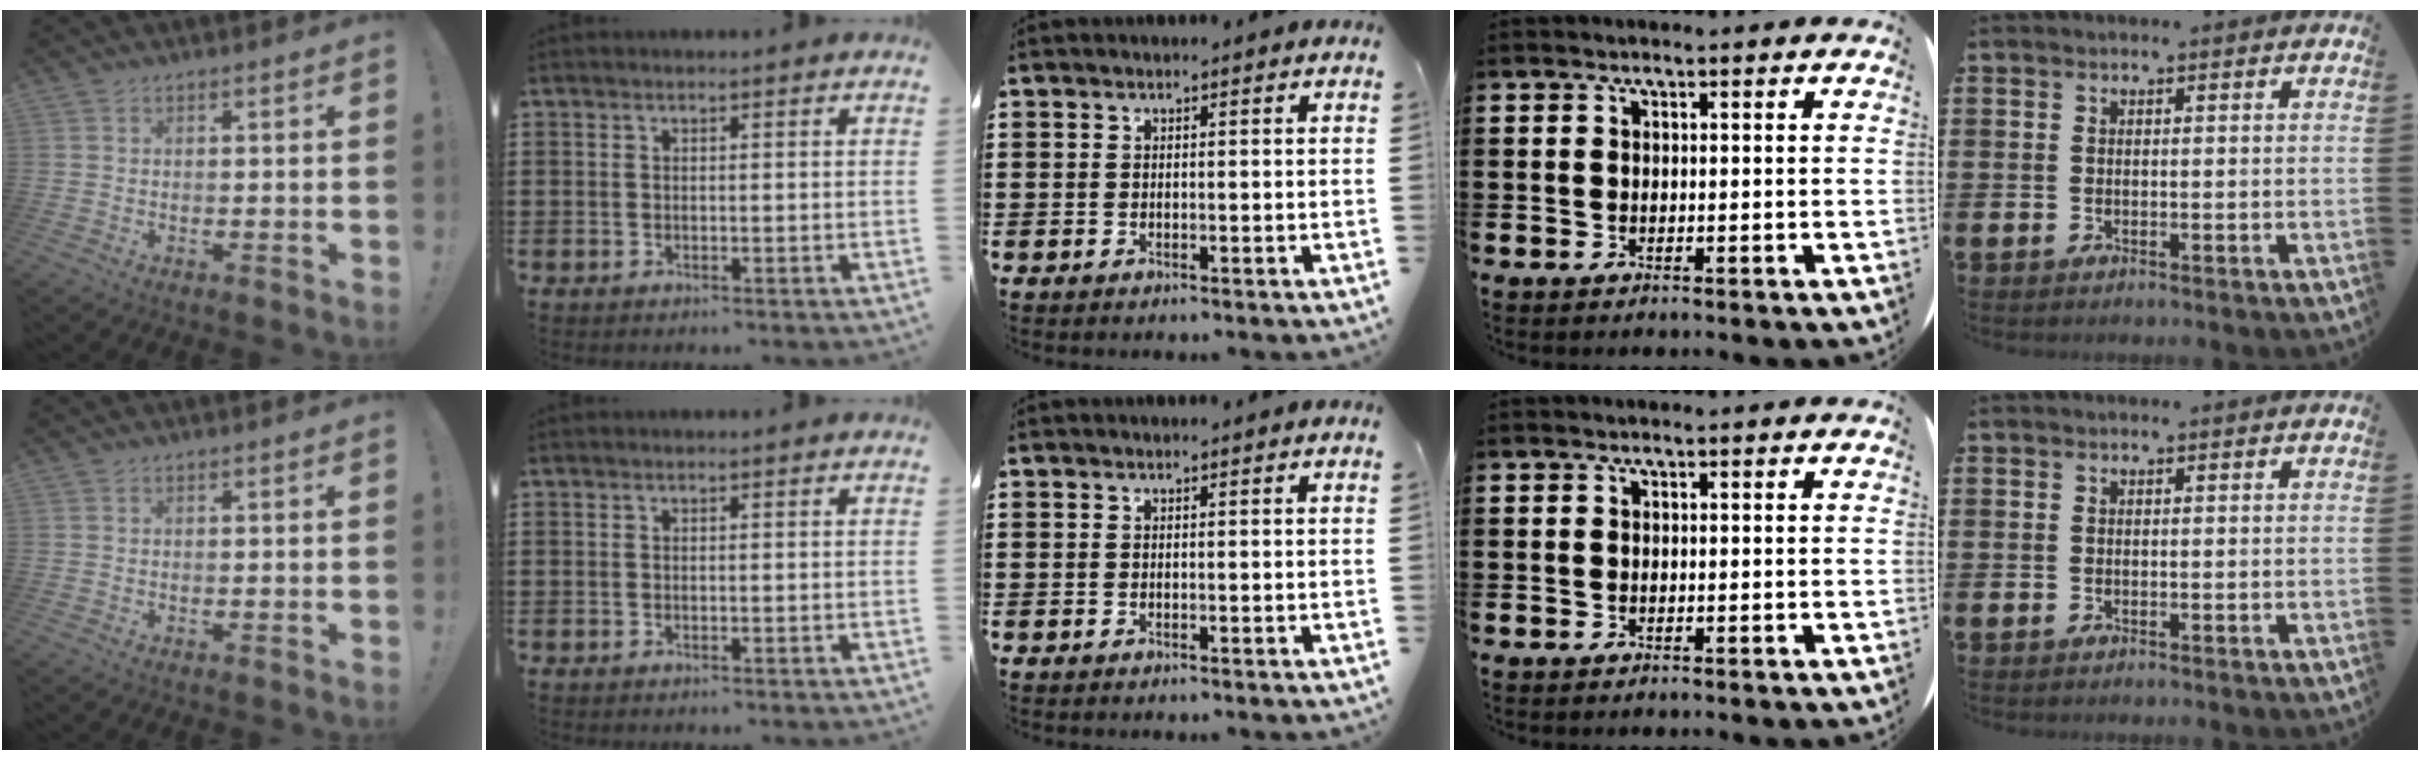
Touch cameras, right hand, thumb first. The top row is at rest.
{}